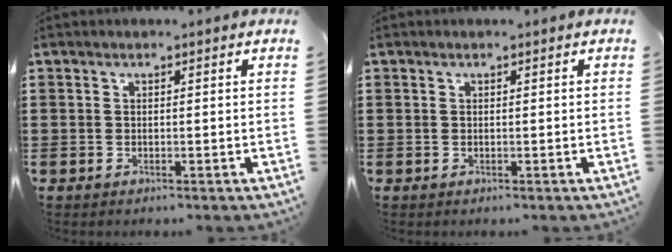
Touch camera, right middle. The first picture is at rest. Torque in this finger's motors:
{"motor_torque": [-0.02, -0.01, 0.00, -0.01]}